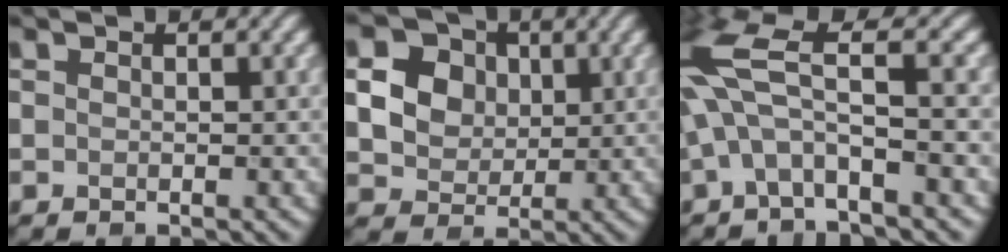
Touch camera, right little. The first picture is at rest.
{"total": 9.4, "force": [2.7, 7.8, 4.4], "torque": [-0.104, 0.028, 0.044]}
{"total": 6.9, "force": [0.4, 1.7, 6.7], "torque": [-0.155, 0.015, 0.003]}